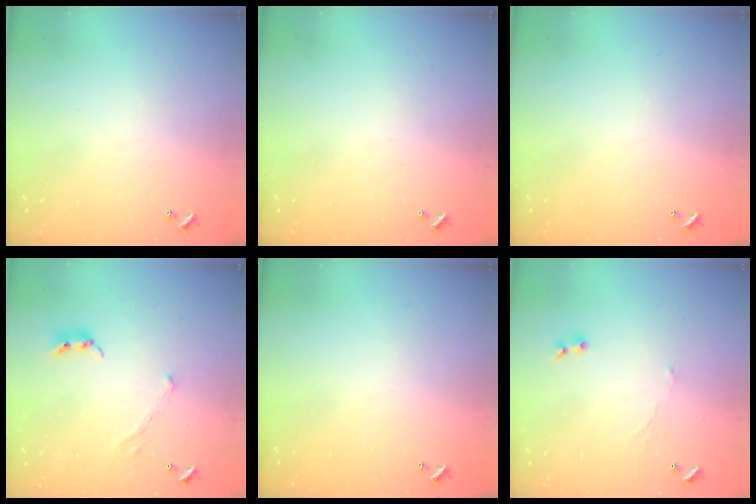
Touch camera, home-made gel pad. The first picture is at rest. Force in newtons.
{"total": 0.0}
{"total": 0.0}
{"total": 0.9, "press": 0.4, "slide": 0.8}
{"total": 0.0}
{"total": 0.8, "press": 0.4, "slide": 0.7}